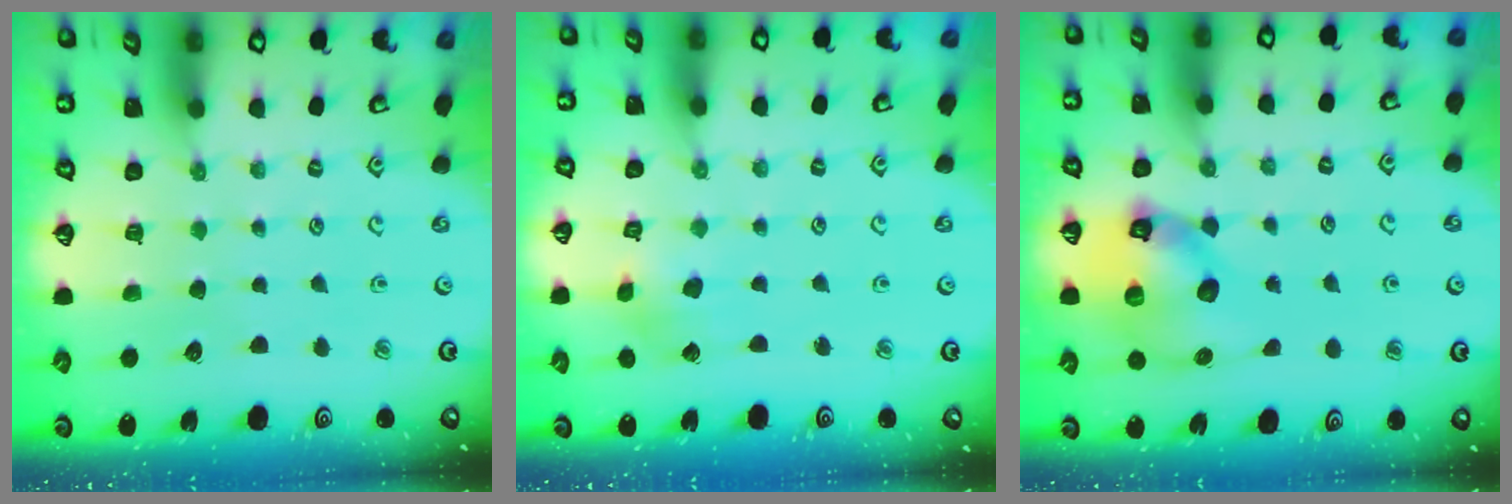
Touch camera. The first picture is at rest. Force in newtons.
{"total": 4.0, "press": 4.0, "slide": 0.6}
{"total": 13.7, "press": 13.5, "slide": 2.1}